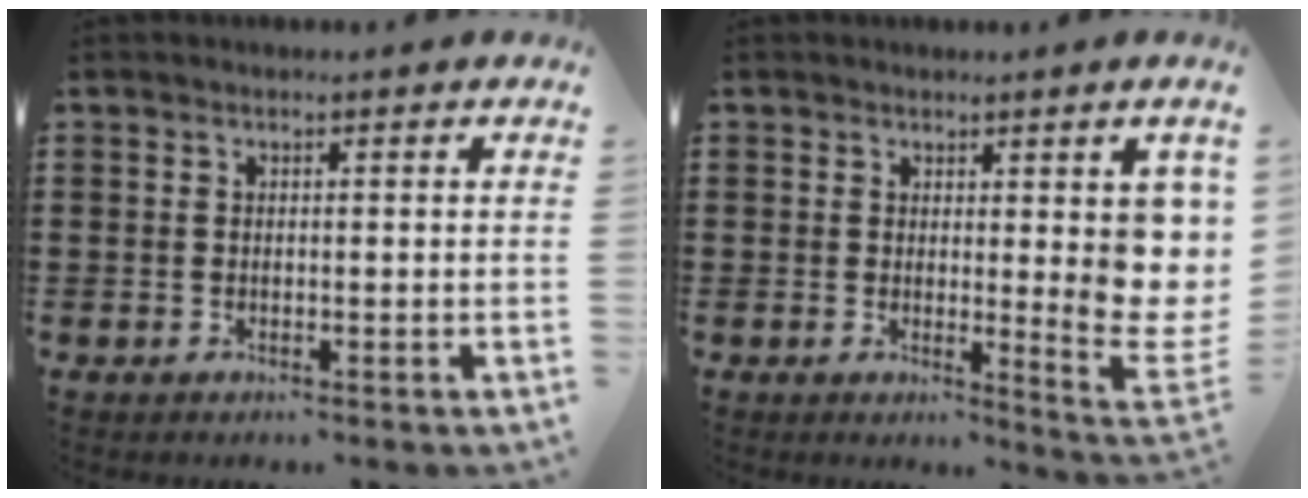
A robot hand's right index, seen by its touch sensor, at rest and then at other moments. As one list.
[{"total": 6.3, "force": [2.4, 2.3, 5.4], "torque": [-0.058, -0.029, 0.041]}]